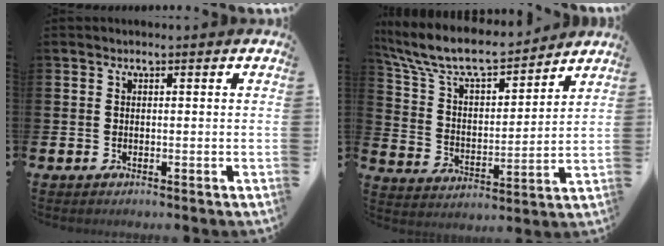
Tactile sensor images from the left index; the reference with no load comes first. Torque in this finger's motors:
{"motor_torque": [0.98, -1.16, 0.88, 0.21]}